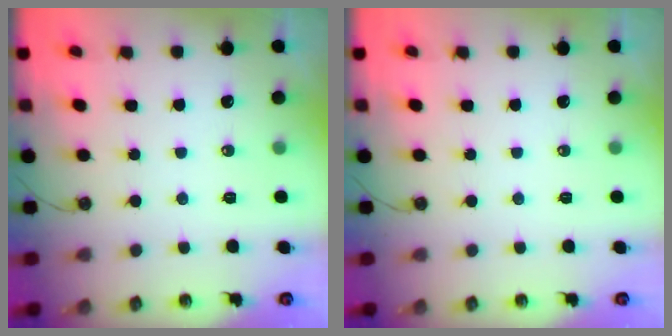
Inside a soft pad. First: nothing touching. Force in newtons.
{"total": 0.0}